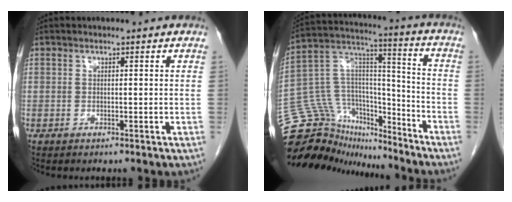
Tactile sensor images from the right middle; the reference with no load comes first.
{"total": 19.1, "force": [-17.4, 6.9, 3.7], "torque": [-0.068, 0.075, -0.287]}